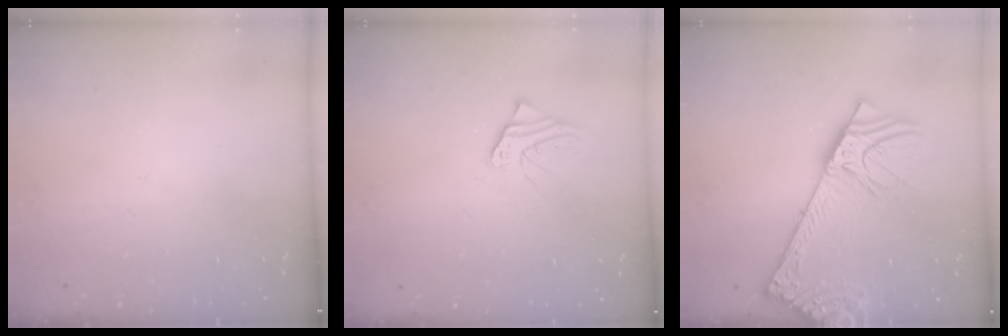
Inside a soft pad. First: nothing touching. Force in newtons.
{"total": 2.8, "press": 2.8, "slide": 0.2}
{"total": 14.7, "press": 14.3, "slide": 3.6}